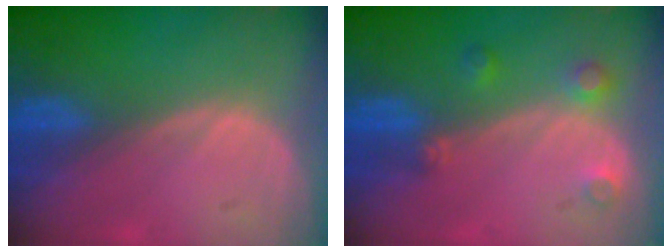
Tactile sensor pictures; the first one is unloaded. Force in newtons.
{"total": 3.4, "press": 3.1, "slide": 1.4}